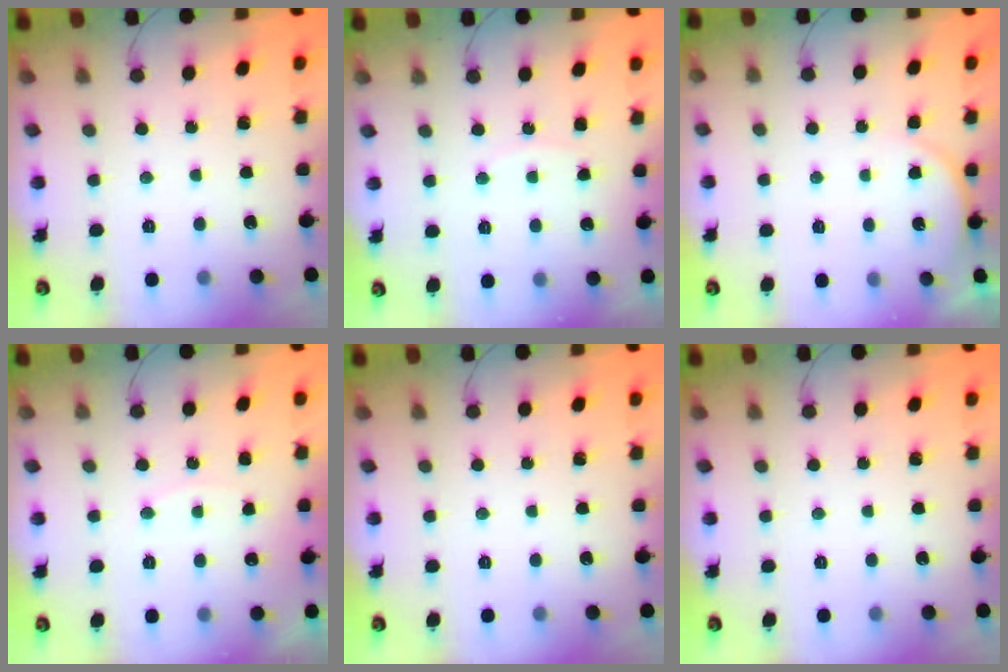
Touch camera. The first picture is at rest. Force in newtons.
{"total": 6.7, "press": 6.7, "slide": 0.5}
{"total": 3.8, "press": 3.2, "slide": 2.2}
{"total": 3.9, "press": 3.8, "slide": 0.7}
{"total": 0.0}
{"total": 0.0}